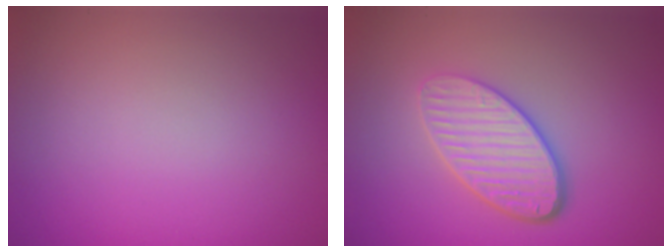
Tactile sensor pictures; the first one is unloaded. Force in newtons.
{"total": 4.7, "press": 3.5, "slide": 3.1}